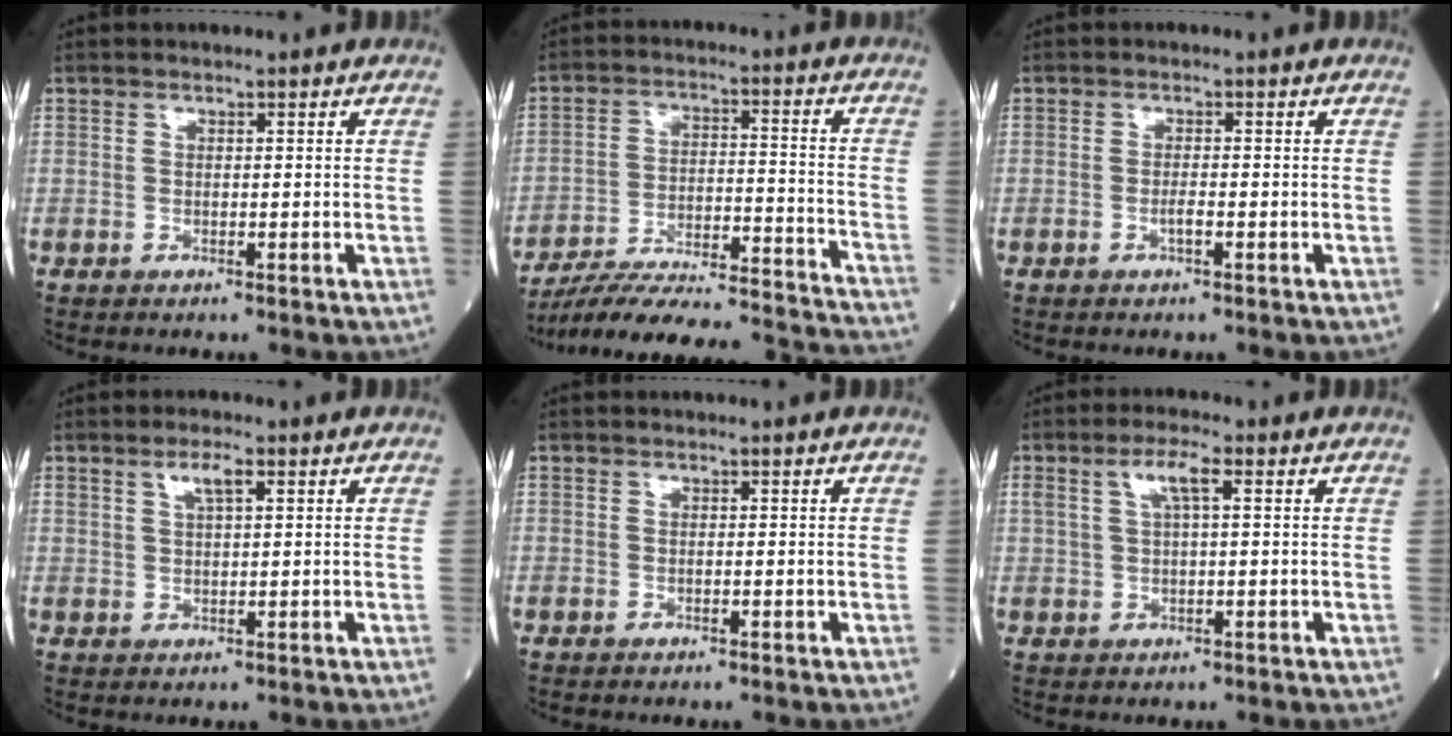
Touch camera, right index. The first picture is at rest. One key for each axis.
{"total": 25.0, "fx": -23.6, "fy": 0.1, "fz": 8.2, "tx": -0.096, "ty": -0.021, "tz": -0.334}
{"total": 1.4, "fx": -0.6, "fy": 0.1, "fz": 1.3, "tx": -0.024, "ty": 0.000, "tz": -0.013}
{"total": 2.9, "fx": 1.5, "fy": 0.6, "fz": 2.4, "tx": -0.048, "ty": 0.005, "tz": 0.028}
{"total": 0.0}
{"total": 4.0, "fx": 1.5, "fy": 0.7, "fz": 3.6, "tx": -0.077, "ty": 0.015, "tz": 0.032}